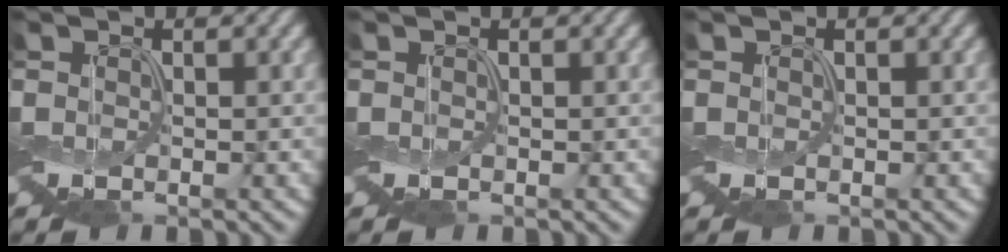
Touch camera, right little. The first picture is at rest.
{"total": 0.0}
{"total": 0.0}